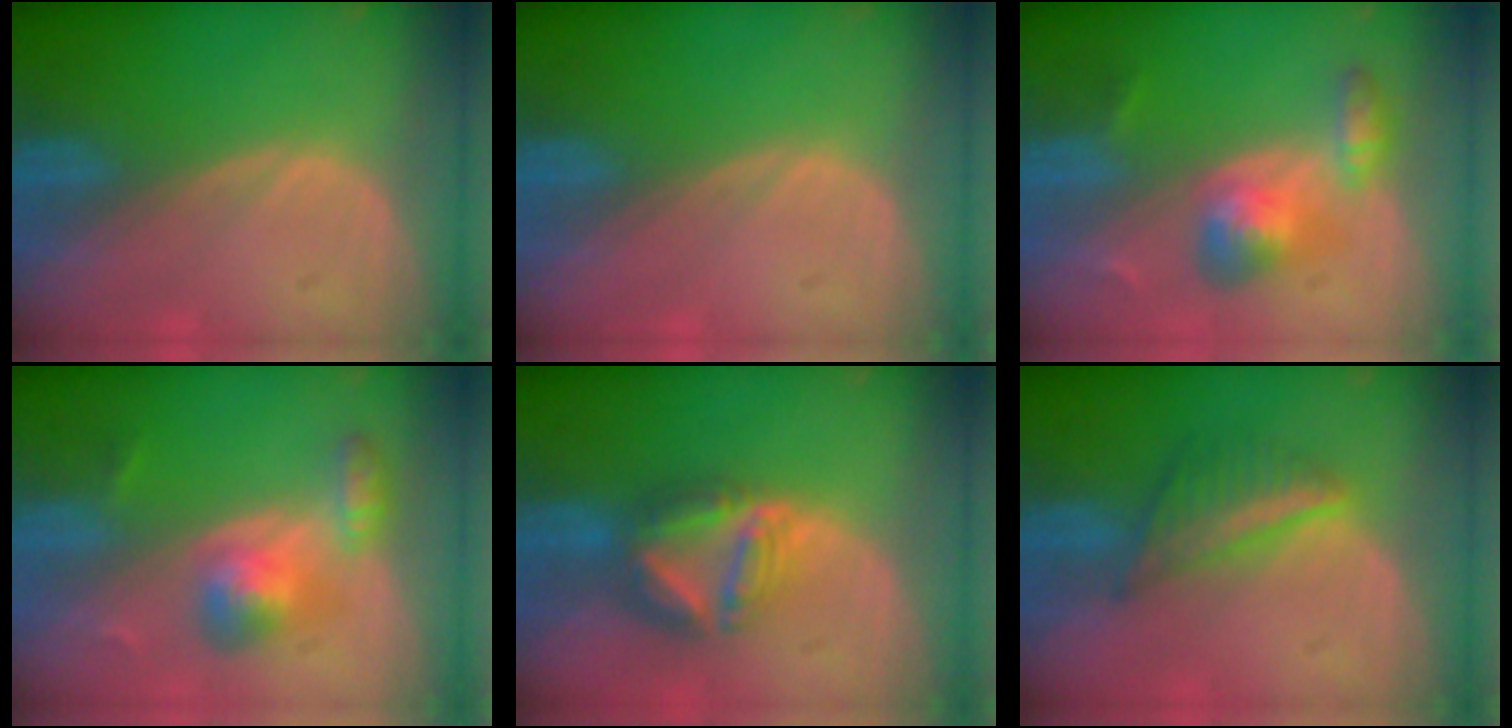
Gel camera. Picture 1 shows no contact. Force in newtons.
{"total": 0.0}
{"total": 5.7, "press": 5.6, "slide": 1.1}
{"total": 5.7, "press": 5.4, "slide": 1.6}
{"total": 7.6, "press": 6.7, "slide": 3.6}
{"total": 5.4, "press": 5.4, "slide": 0.6}